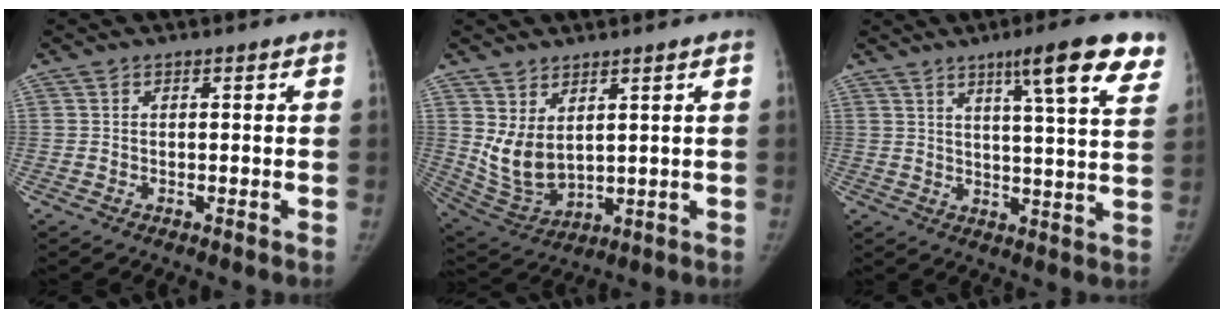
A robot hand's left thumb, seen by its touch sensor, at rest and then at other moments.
{"total": 8.4, "force": [3.2, 4.8, 6.2], "torque": [-0.106, -0.030, 0.085]}
{"total": 14.8, "force": [8.9, 1.8, 11.6], "torque": [-0.144, -0.037, 0.116]}